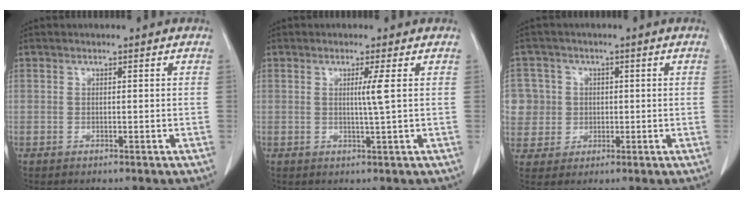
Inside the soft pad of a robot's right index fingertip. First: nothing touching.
{"total": 2.5, "force": [0.5, -0.9, 2.3], "torque": [-0.043, -0.007, 0.010]}
{"total": 10.2, "force": [1.0, 10.1, 1.3], "torque": [-0.061, 0.041, 0.037]}